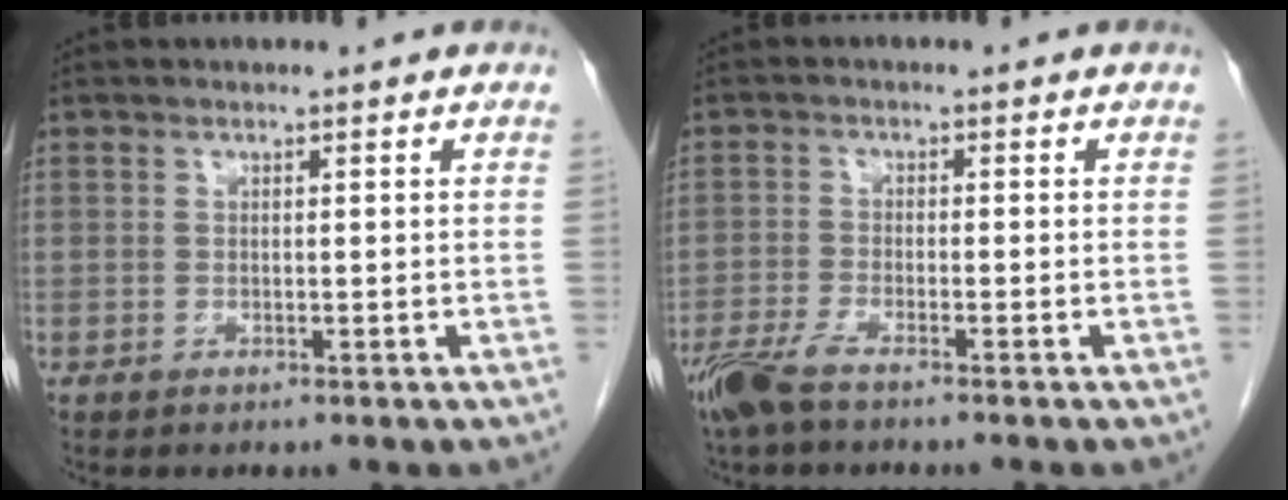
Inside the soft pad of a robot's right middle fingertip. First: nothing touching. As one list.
[{"total": 4.9, "force": [-3.8, 0.4, 3.0], "torque": [-0.064, -0.012, -0.077]}]